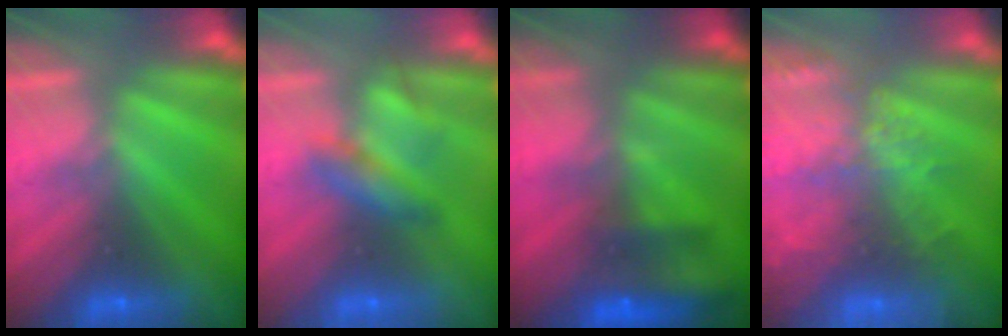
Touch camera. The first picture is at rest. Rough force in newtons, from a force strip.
{"total": 2.3}
{"total": 10.5}
{"total": 9.6}